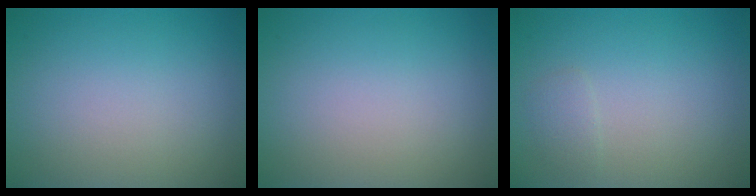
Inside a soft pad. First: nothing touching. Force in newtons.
{"total": 0.0}
{"total": 0.9, "press": 0.9, "slide": 0.0}